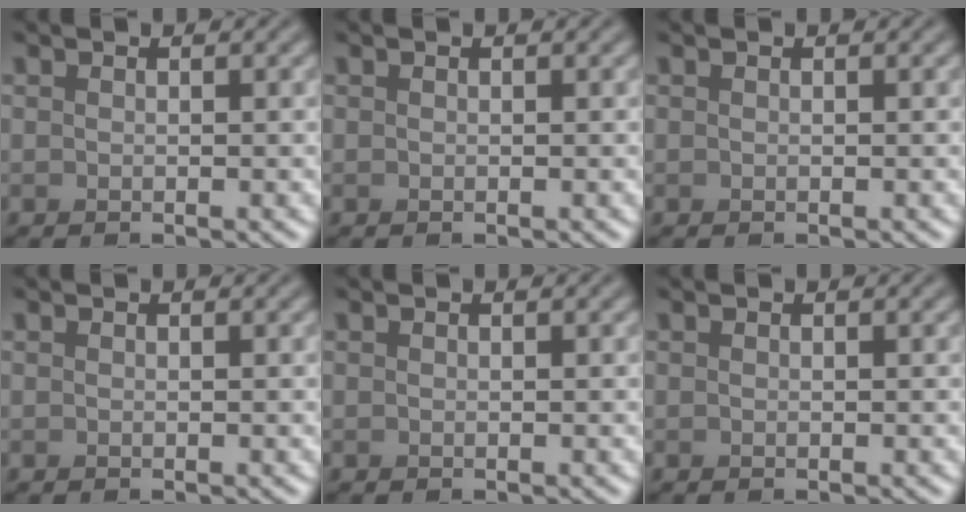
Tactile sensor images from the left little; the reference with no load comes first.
{"total": 0.0}
{"total": 0.0}
{"total": 0.0}
{"total": 0.0}
{"total": 0.0}